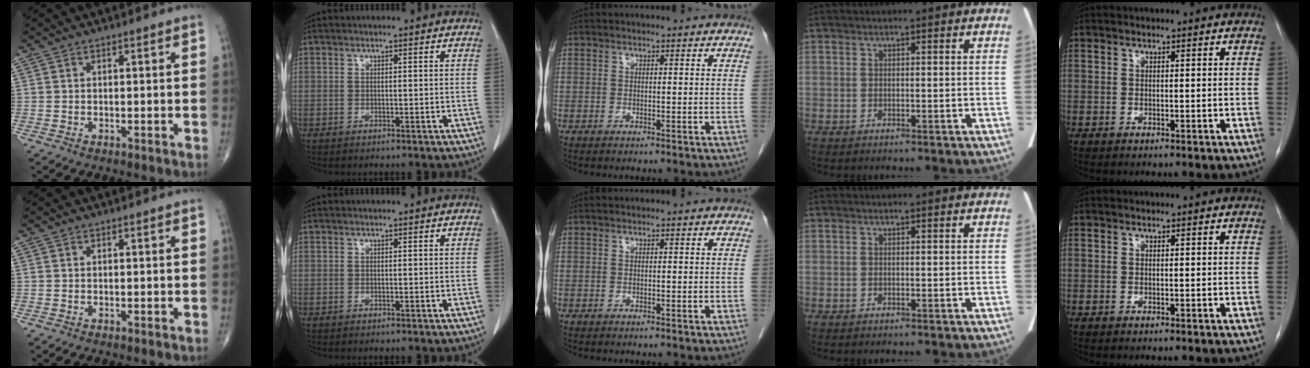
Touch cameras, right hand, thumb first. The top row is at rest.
{}